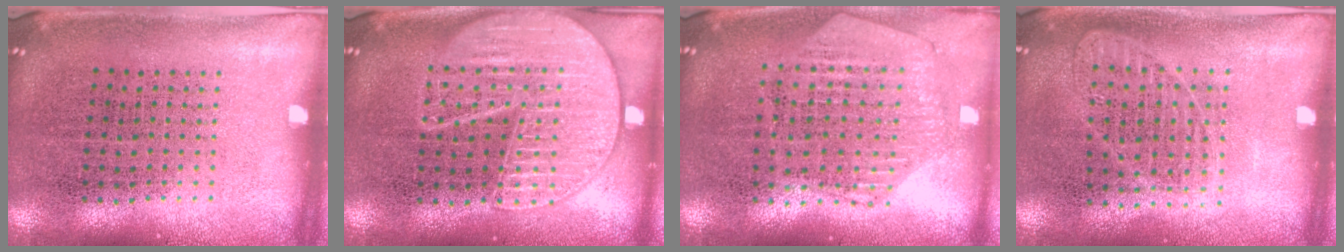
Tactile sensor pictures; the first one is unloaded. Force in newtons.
{"total": 2.3, "press": 2.3, "slide": 0.3}
{"total": 1.2, "press": 1.1, "slide": 0.2}
{"total": 1.1, "press": 1.1, "slide": 0.2}